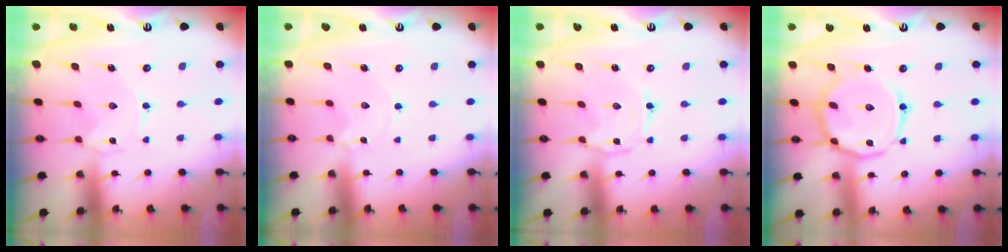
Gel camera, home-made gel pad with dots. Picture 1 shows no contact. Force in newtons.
{"total": 0.0}
{"total": 1.4, "press": 1.4, "slide": 0.1}
{"total": 15.3, "press": 15.3, "slide": 1.0}